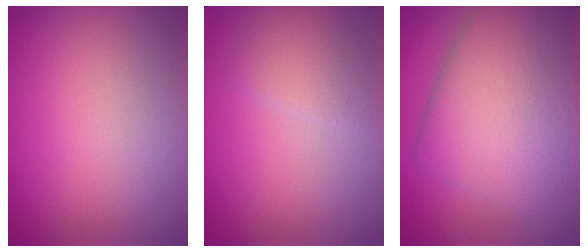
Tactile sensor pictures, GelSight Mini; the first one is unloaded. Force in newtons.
{"total": 2.0, "press": 2.0, "slide": 0.1}
{"total": 8.6, "press": 8.6, "slide": 0.3}